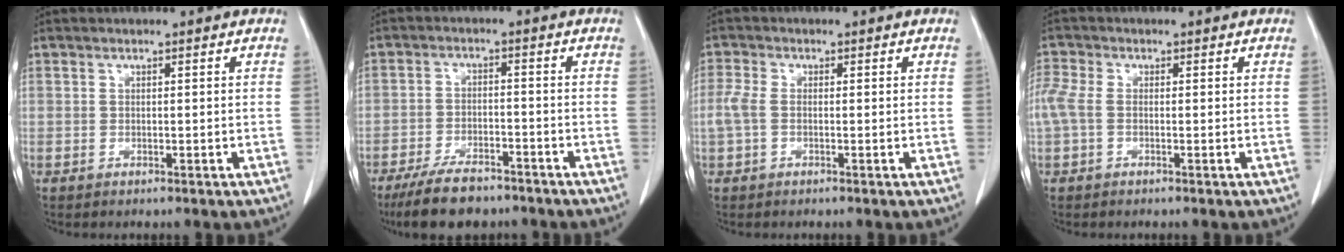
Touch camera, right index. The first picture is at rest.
{"total": 8.9, "force": [-7.2, 3.0, 4.4], "torque": [-0.080, -0.013, -0.123]}
{"total": 2.9, "force": [-0.4, 1.6, 2.4], "torque": [-0.074, 0.007, -0.011]}
{"total": 5.1, "force": [-0.3, 3.1, 4.0], "torque": [-0.126, 0.016, -0.004]}